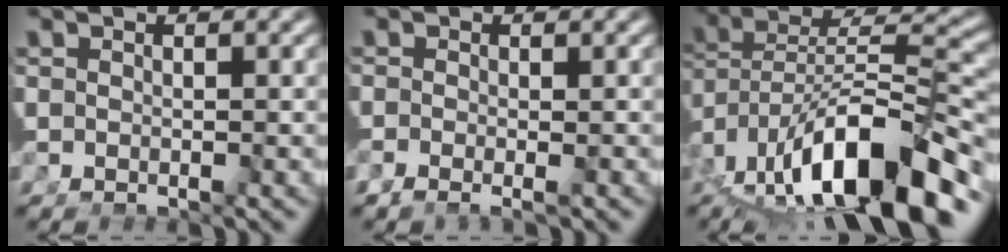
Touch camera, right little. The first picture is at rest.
{"total": 1.8, "force": [-1.2, 0.0, 1.3], "torque": [-0.023, -0.015, -0.014]}
{"total": 11.9, "force": [-5.0, 5.4, 9.4], "torque": [-0.151, -0.028, -0.054]}